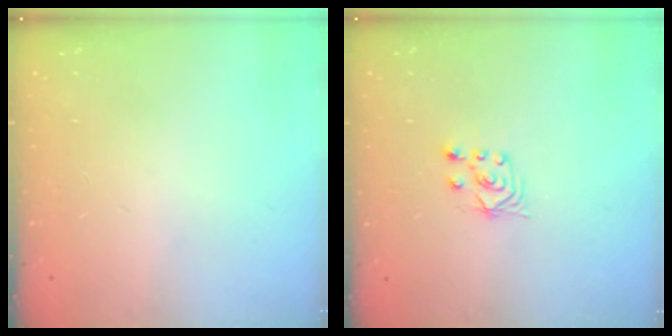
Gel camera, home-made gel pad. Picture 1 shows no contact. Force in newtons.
{"total": 3.0, "press": 2.8, "slide": 0.9}